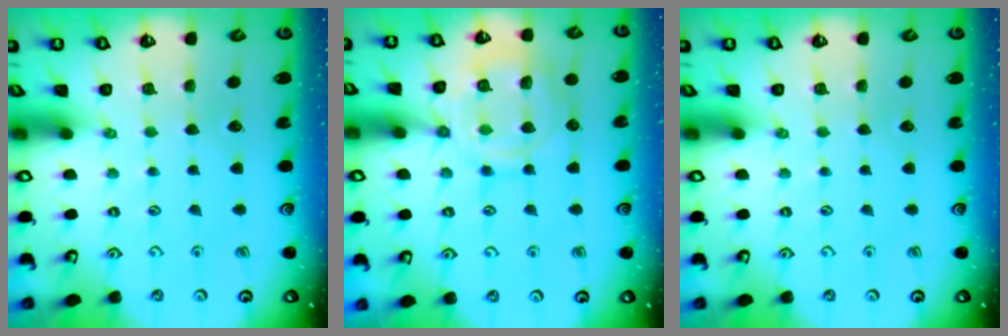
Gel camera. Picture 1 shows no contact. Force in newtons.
{"total": 13.1, "press": 13.1, "slide": 1.2}
{"total": 0.0}